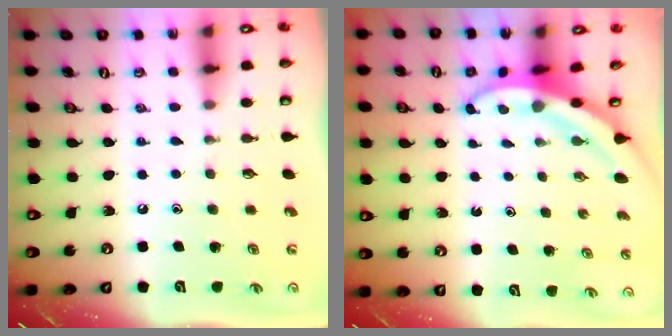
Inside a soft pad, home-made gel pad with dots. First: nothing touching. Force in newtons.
{"total": 3.8, "press": 3.8, "slide": 0.4}